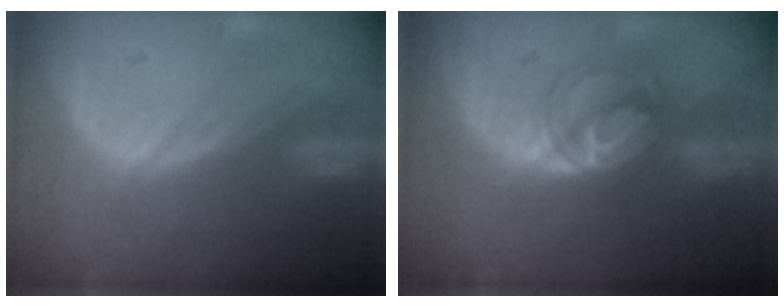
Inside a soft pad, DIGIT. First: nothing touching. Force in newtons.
{"total": 5.8, "press": 5.4, "slide": 2.0}